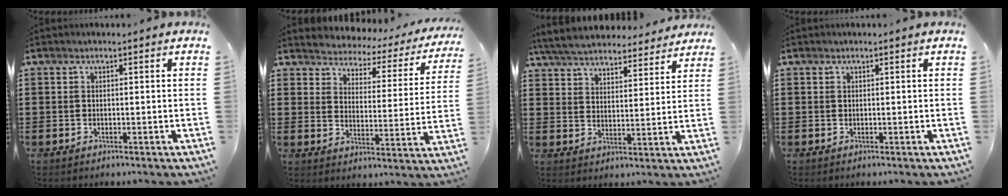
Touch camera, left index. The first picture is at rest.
{"total": 2.6, "force": [2.6, 0.6, -0.3], "torque": [-0.017, -0.028, 0.033]}
{"total": 6.2, "force": [6.0, 0.8, 1.2], "torque": [-0.052, -0.030, 0.107]}
{"total": 0.0}